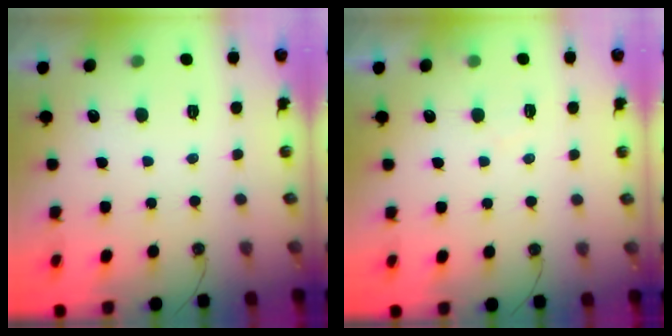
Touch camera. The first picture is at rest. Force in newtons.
{"total": 4.8, "press": 4.7, "slide": 0.8}